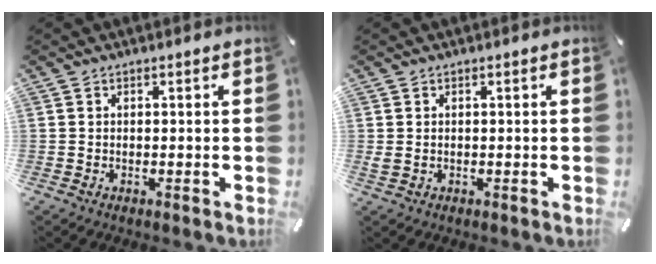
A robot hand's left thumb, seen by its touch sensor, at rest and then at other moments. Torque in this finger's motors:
{"motor_torque": [0.19, 0.61, 0.14, 0.05, 0.05]}